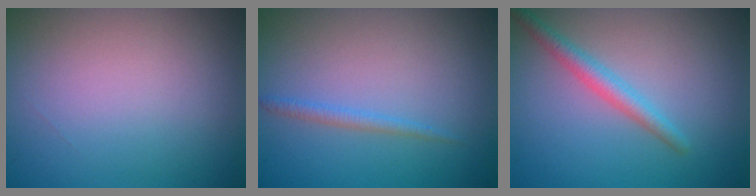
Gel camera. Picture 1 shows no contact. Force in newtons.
{"total": 1.0, "press": 1.0, "slide": 0.1}
{"total": 2.1, "press": 2.1, "slide": 0.0}